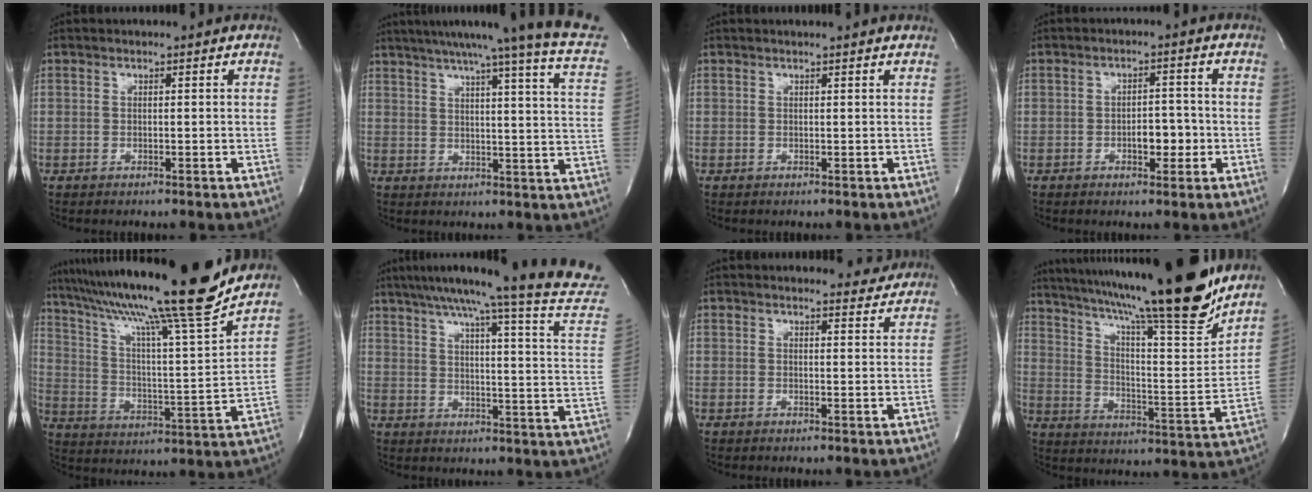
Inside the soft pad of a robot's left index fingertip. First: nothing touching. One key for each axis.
{"total": 23.2, "fx": 19.4, "fy": -1.1, "fz": 12.6, "tx": -0.187, "ty": -0.046, "tz": 0.231}
{"total": 2.2, "fx": 2.1, "fy": -0.2, "fz": 0.5, "tx": -0.009, "ty": 0.010, "tz": 0.023}
{"total": 4.0, "fx": -1.2, "fy": 1.9, "fz": 3.2, "tx": -0.042, "ty": 0.006, "tz": -0.014}
{"total": 22.7, "fx": 19.0, "fy": -1.5, "fz": 12.3, "tx": -0.213, "ty": -0.026, "tz": 0.298}
{"total": 23.1, "fx": 20.2, "fy": -2.8, "fz": 10.8, "tx": -0.169, "ty": -0.074, "tz": 0.255}
{"total": 2.9, "fx": 2.9, "fy": 0.5, "fz": -0.2, "tx": -0.005, "ty": -0.010, "tz": 0.027}
{"total": 27.4, "fx": 22.2, "fy": 1.9, "fz": 15.8, "tx": -0.268, "ty": -0.034, "tz": 0.320}